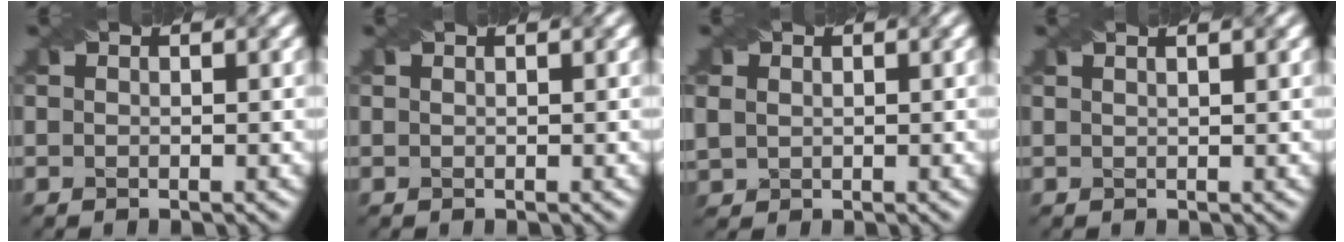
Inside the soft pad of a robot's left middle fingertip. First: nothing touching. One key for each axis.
{"total": 1.4, "fx": 0.9, "fy": 0.6, "fz": 0.8, "tx": -0.003, "ty": -0.001, "tz": -0.001}
{"total": 1.9, "fx": 0.7, "fy": 1.6, "fz": 0.7, "tx": -0.019, "ty": 0.000, "tz": 0.017}
{"total": 3.6, "fx": 2.0, "fy": 1.8, "fz": 2.4, "tx": -0.007, "ty": 0.026, "tz": -0.004}